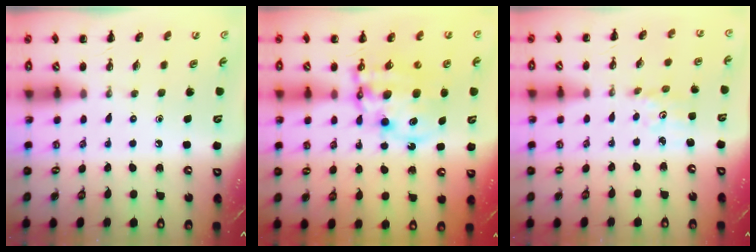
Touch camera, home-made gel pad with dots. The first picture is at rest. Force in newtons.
{"total": 11.7, "press": 11.4, "slide": 2.8}
{"total": 1.9, "press": 1.9, "slide": 0.5}